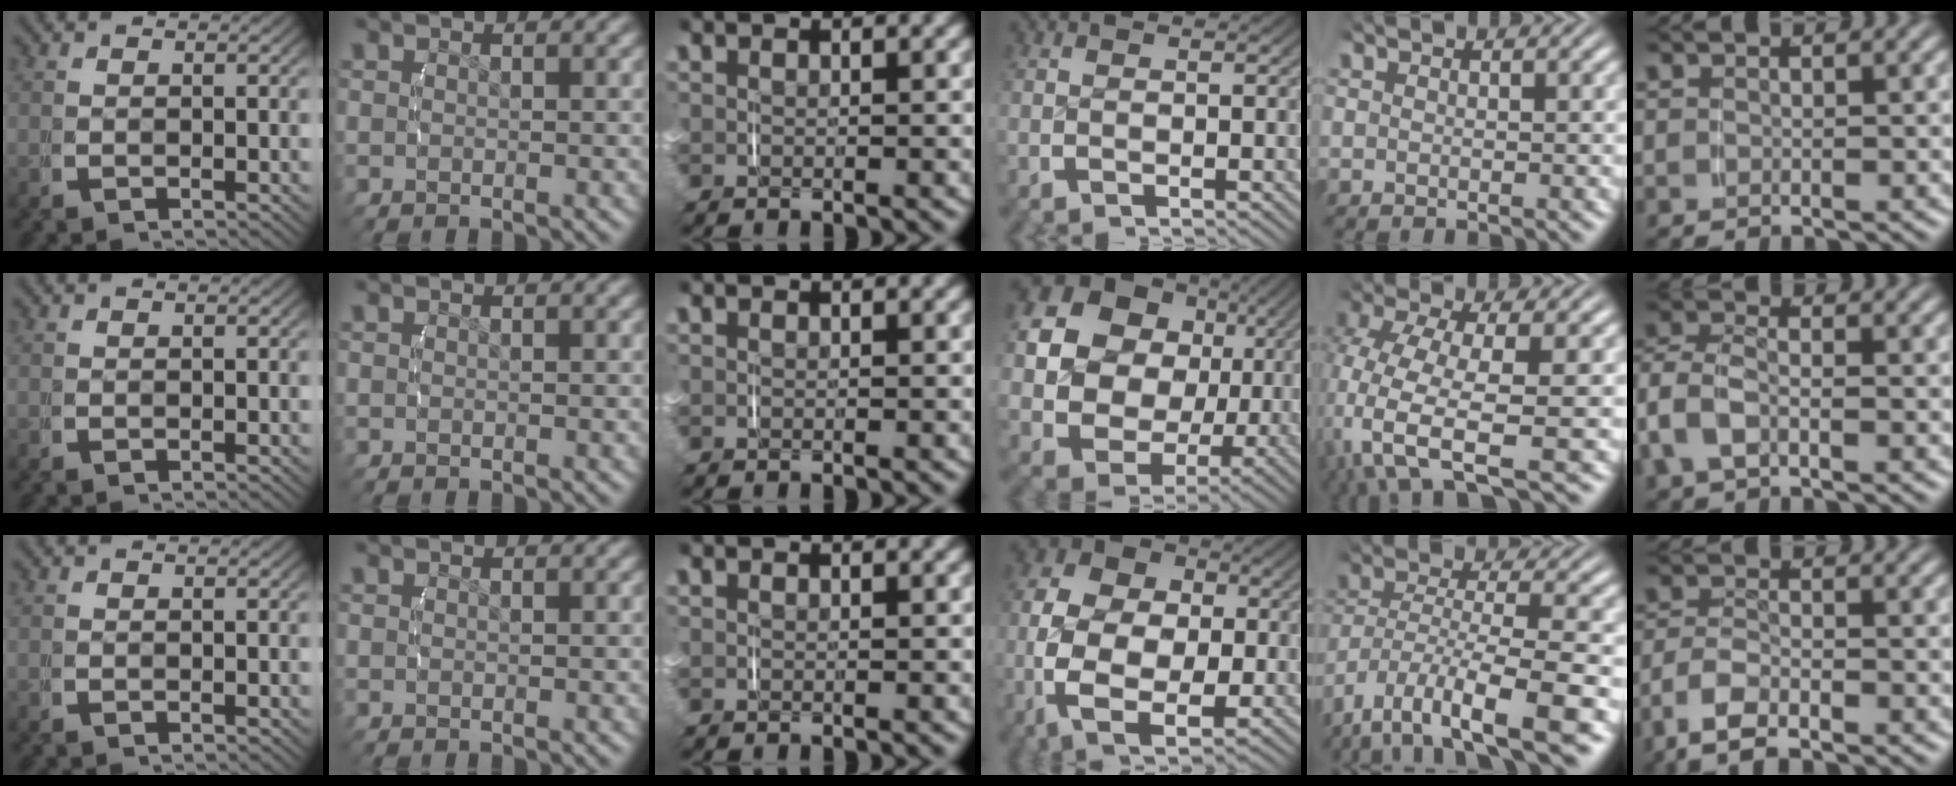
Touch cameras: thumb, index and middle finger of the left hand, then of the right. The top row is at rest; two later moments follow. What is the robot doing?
{"motion": "lift_and_place", "object": "backpack"}